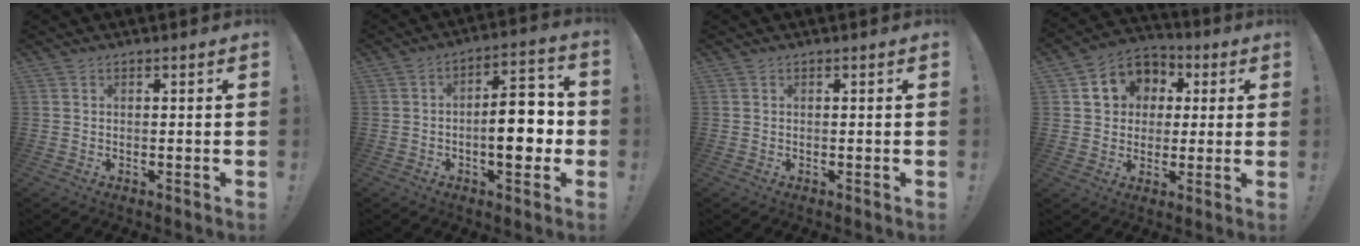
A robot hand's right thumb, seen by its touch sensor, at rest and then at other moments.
{"total": 13.3, "force": [-1.8, 6.0, 11.8], "torque": [-0.159, 0.012, -0.036]}
{"total": 0.0}
{"total": 10.2, "force": [2.4, 9.3, 3.4], "torque": [-0.046, -0.003, 0.052]}